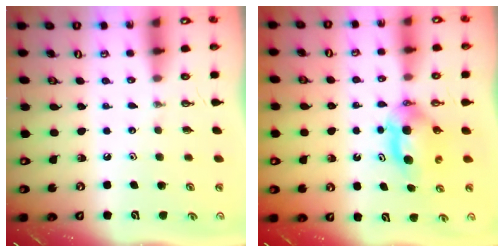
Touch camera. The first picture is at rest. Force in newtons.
{"total": 6.6, "press": 6.0, "slide": 2.8}